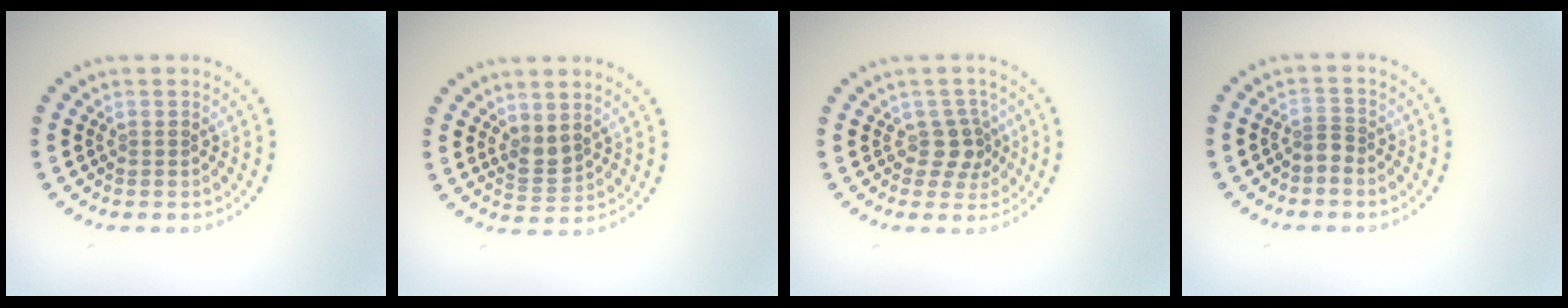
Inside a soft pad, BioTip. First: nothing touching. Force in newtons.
{"total": 1.8, "press": 1.5, "slide": 1.0}
{"total": 2.3, "press": 1.9, "slide": 1.3}
{"total": 0.9, "press": 0.5, "slide": 0.7}